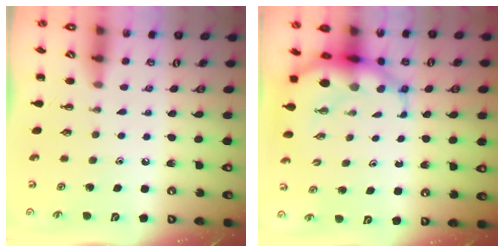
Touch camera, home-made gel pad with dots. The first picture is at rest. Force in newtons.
{"total": 8.4, "press": 8.1, "slide": 2.4}